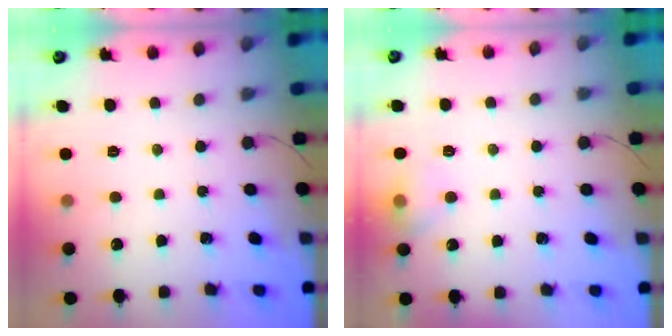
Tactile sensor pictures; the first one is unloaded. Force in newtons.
{"total": 6.8, "press": 6.7, "slide": 1.2}